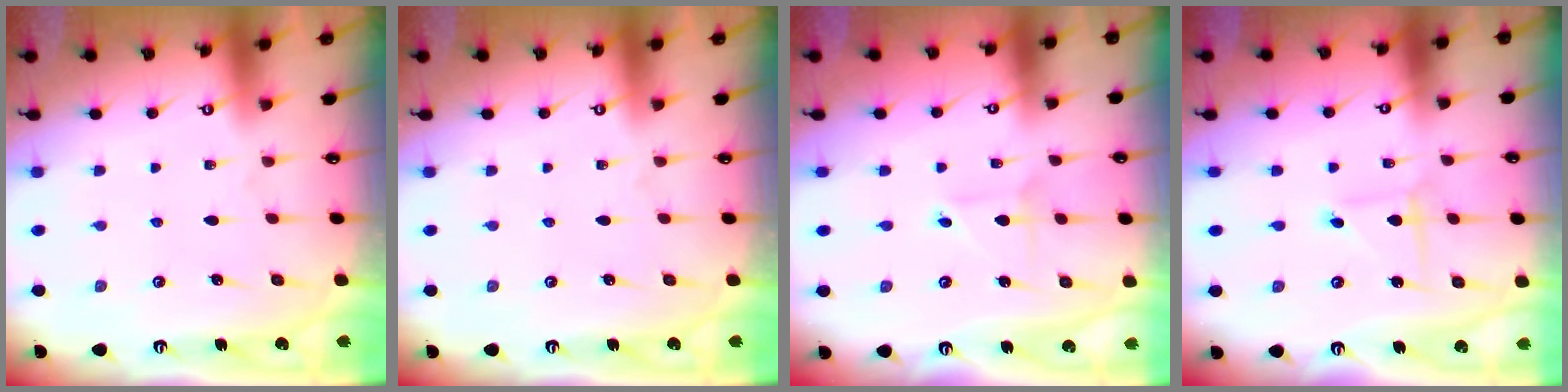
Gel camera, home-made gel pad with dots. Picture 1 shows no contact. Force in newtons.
{"total": 0.0}
{"total": 1.8, "press": 1.8, "slide": 0.2}
{"total": 1.8, "press": 1.8, "slide": 0.2}